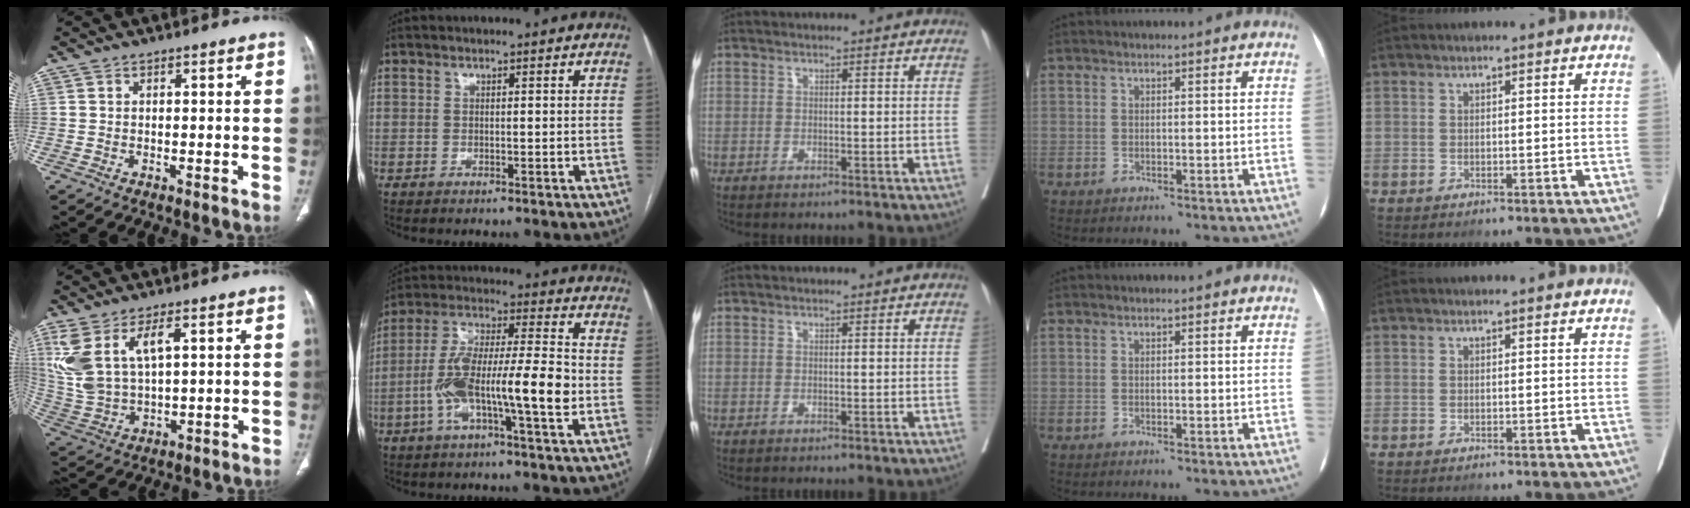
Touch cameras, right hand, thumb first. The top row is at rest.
{"thumb": {"total": 12.6, "force": [4.7, 6.0, 10.1], "torque": [-0.226, -0.014, 0.111]}, "index": {"total": 14.6, "force": [-3.6, 1.9, 14.1], "torque": [-0.265, 0.014, -0.067]}}